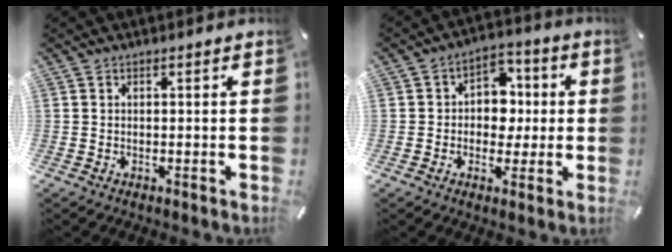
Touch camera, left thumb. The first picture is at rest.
{"total": 7.7, "force": [-0.6, 7.0, 3.2], "torque": [-0.042, 0.010, -0.012]}